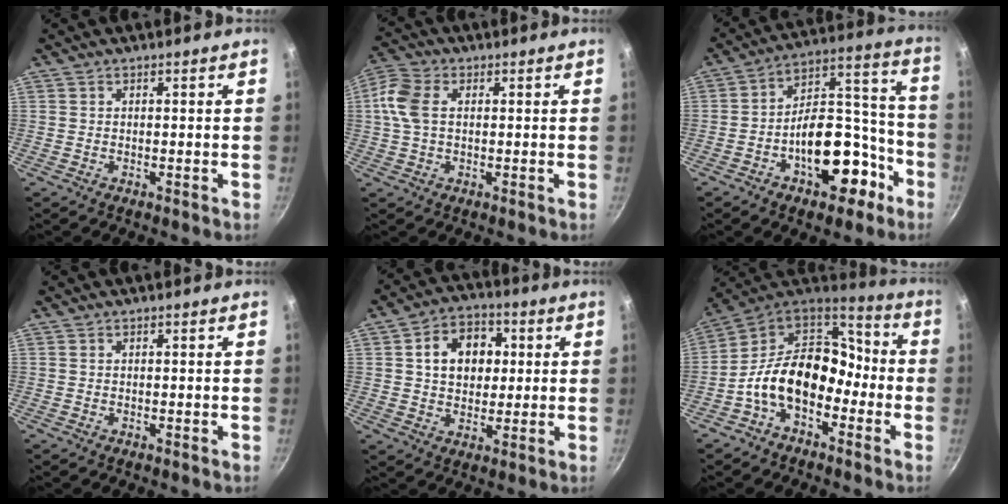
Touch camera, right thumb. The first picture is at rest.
{"total": 7.8, "force": [1.1, 5.0, 5.9], "torque": [-0.129, 0.016, 0.011]}
{"total": 18.5, "force": [-7.9, 10.5, 13.0], "torque": [-0.141, 0.093, -0.111]}
{"total": 0.0}
{"total": 11.1, "force": [2.2, 8.4, 6.9], "torque": [-0.077, 0.011, 0.028]}
{"total": 16.9, "force": [-4.9, 11.4, 11.5], "torque": [-0.161, 0.070, -0.111]}